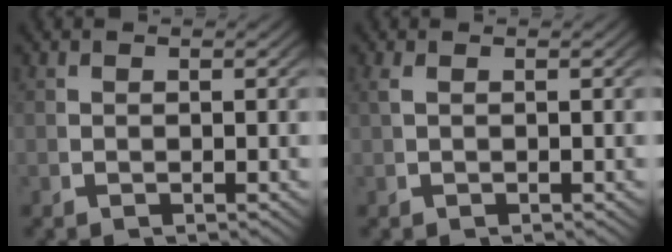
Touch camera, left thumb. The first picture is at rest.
{"total": 0.6, "force": [0.3, -0.1, 0.6], "torque": [-0.018, 0.002, 0.010]}